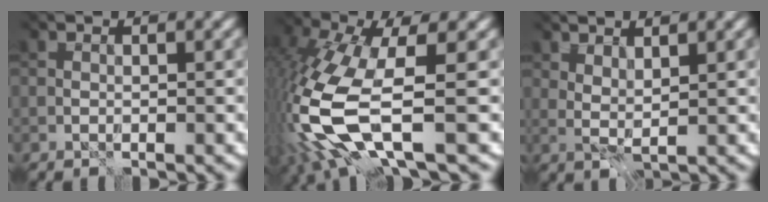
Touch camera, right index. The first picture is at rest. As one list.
[{"total": 10.3, "force": [-2.8, 3.6, 9.2], "torque": [-0.236, -0.022, -0.057]}, {"total": 1.8, "force": [1.6, -0.1, 0.7], "torque": [-0.019, -0.003, 0.033]}]